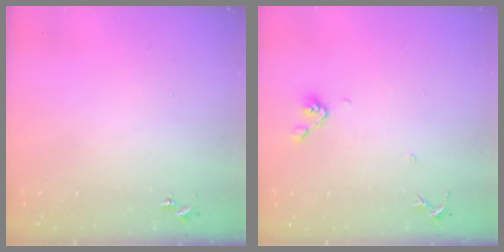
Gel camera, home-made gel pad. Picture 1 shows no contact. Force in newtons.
{"total": 7.6, "press": 7.3, "slide": 2.0}